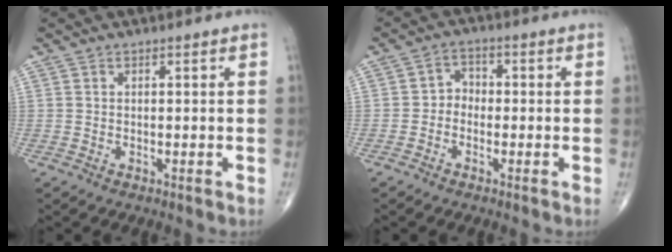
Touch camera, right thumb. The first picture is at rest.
{"total": 3.3, "force": [-0.9, 2.7, 1.5], "torque": [-0.003, 0.017, -0.028]}